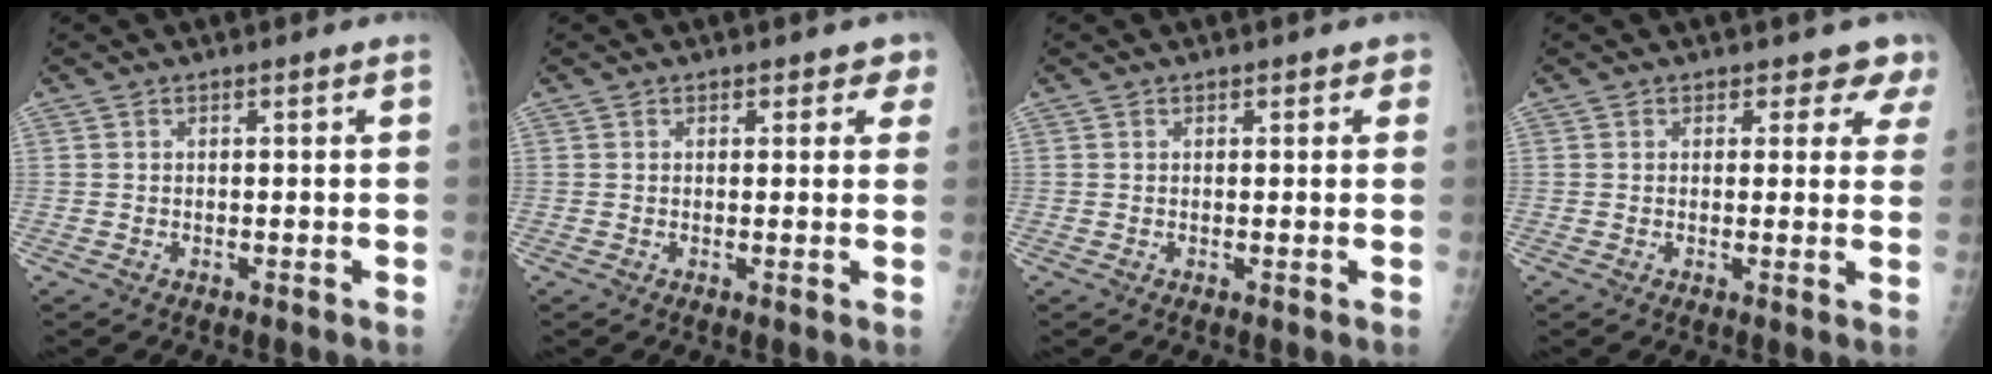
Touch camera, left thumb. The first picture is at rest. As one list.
[{"total": 2.6, "force": [1.6, 1.9, 0.7], "torque": [0.030, -0.004, 0.011]}, {"total": 1.5, "force": [0.8, 1.2, 0.5], "torque": [0.017, 0.000, 0.003]}, {"total": 4.6, "force": [3.7, 2.8, 0.3], "torque": [0.037, -0.018, 0.021]}]